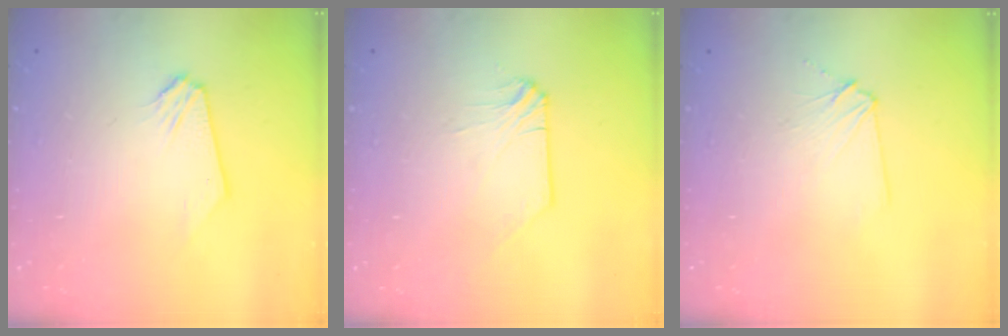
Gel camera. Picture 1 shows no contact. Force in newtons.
{"total": 0.0}
{"total": 3.5, "press": 3.5, "slide": 0.5}